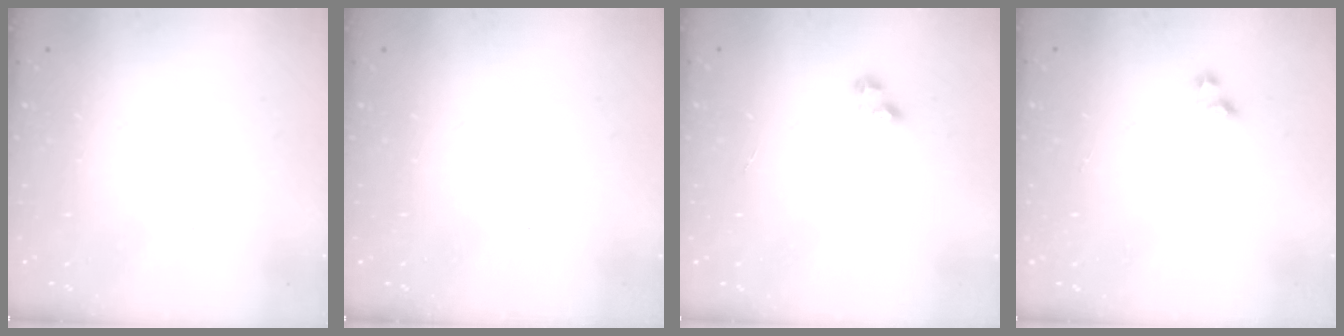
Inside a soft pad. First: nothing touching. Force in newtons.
{"total": 0.0}
{"total": 3.0, "press": 3.0, "slide": 0.4}
{"total": 3.8, "press": 3.6, "slide": 1.2}